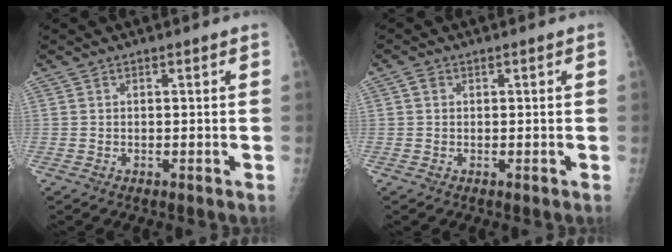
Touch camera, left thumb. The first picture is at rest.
{"total": 1.2, "force": [0.3, 1.0, 0.6], "torque": [-0.005, 0.002, 0.002]}